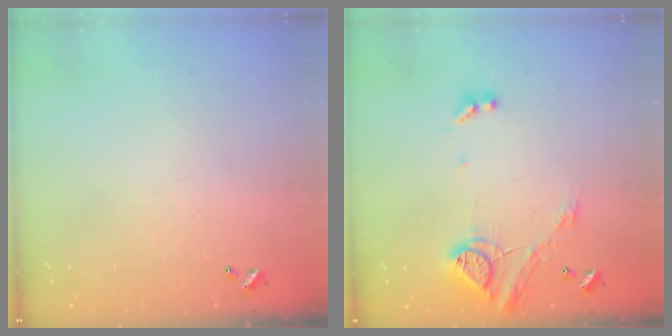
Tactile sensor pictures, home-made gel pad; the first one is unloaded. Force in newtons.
{"total": 17.3, "press": 17.3, "slide": 0.8}